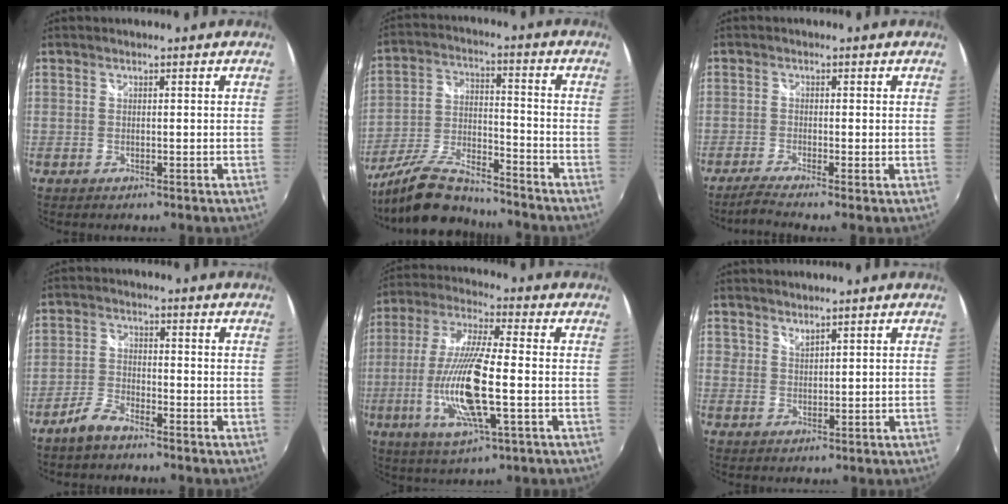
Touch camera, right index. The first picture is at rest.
{"total": 13.9, "force": [-12.2, 3.1, 6.0], "torque": [-0.136, -0.010, -0.225]}
{"total": 2.7, "force": [-2.1, -0.6, 1.7], "torque": [-0.048, -0.009, -0.051]}
{"total": 4.3, "force": [-3.6, 1.3, 1.9], "torque": [-0.056, 0.004, -0.075]}
{"total": 16.4, "force": [-3.7, 3.2, 15.6], "torque": [-0.318, -0.017, -0.068]}
{"total": 1.8, "force": [1.7, 0.5, 0.4], "torque": [-0.004, 0.002, 0.030]}